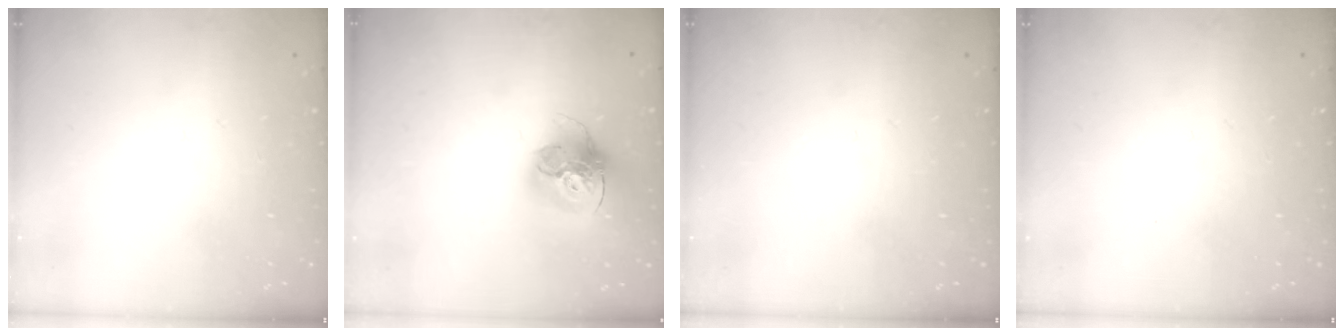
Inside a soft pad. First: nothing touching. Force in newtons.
{"total": 16.2, "press": 16.1, "slide": 1.6}
{"total": 0.0}
{"total": 0.0}